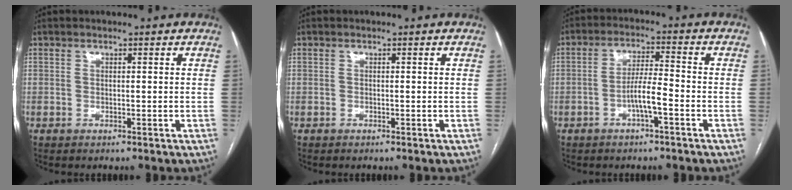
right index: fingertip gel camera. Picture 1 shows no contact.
{"total": 0.0}
{"total": 4.9, "force": [-2.1, 0.3, 4.4], "torque": [-0.086, 0.010, -0.037]}